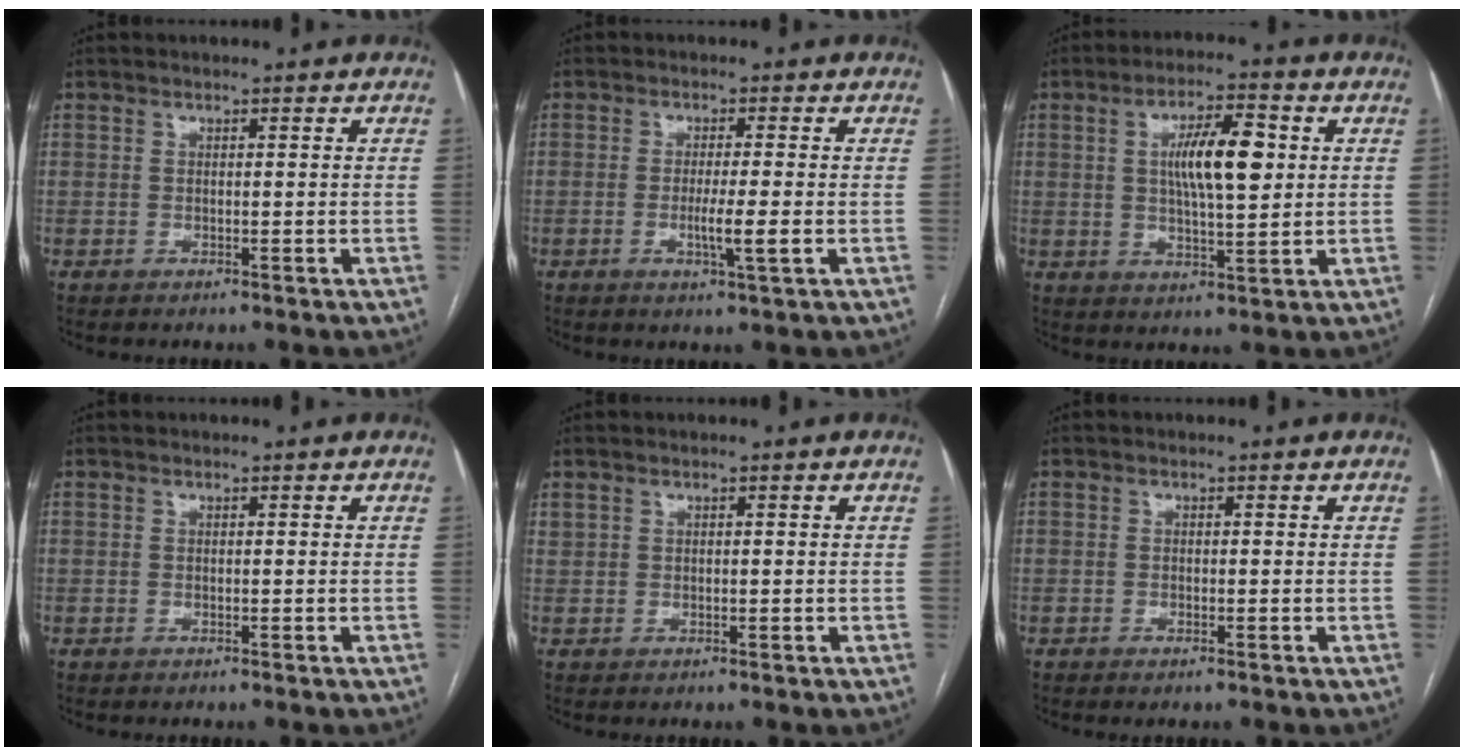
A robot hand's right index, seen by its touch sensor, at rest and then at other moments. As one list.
[{"total": 4.3, "force": [-1.0, -0.2, 4.2], "torque": [-0.076, -0.010, -0.019]}, {"total": 9.6, "force": [1.9, 2.3, 9.1], "torque": [-0.162, 0.010, 0.033]}, {"total": 0.0}, {"total": 0.7, "force": [0.5, 0.3, 0.3], "torque": [-0.009, 0.006, 0.013]}, {"total": 0.5, "force": [-0.4, 0.0, 0.3], "torque": [-0.006, -0.002, -0.005]}]